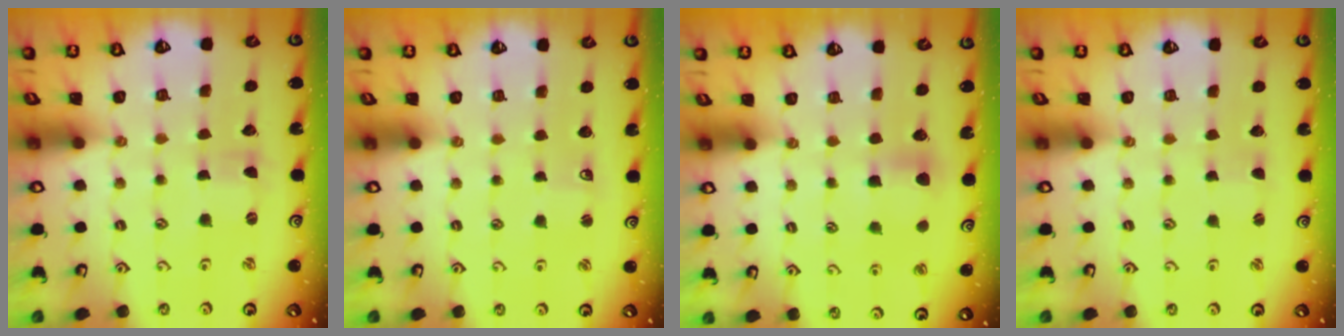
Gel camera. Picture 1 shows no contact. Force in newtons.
{"total": 2.4, "press": 2.4, "slide": 0.3}
{"total": 6.5, "press": 6.5, "slide": 0.7}
{"total": 0.8, "press": 0.8, "slide": 0.1}